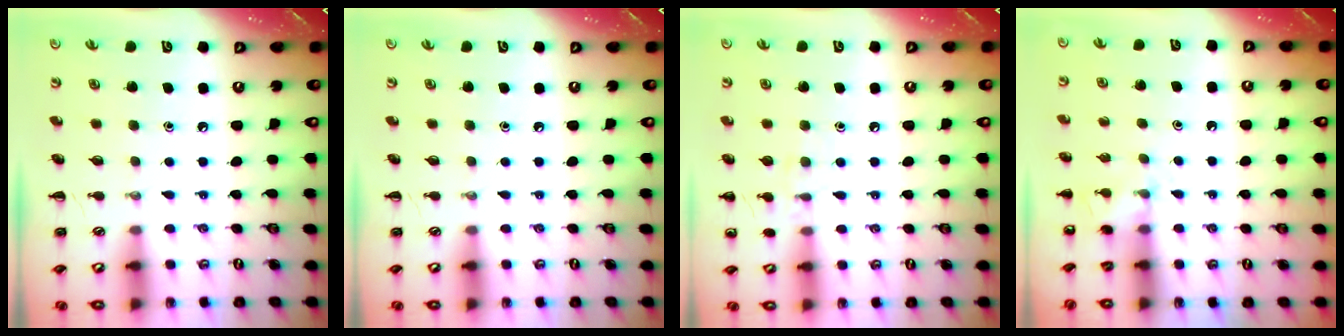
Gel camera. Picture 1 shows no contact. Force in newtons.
{"total": 0.0}
{"total": 7.0, "press": 6.7, "slide": 2.1}
{"total": 5.2, "press": 5.0, "slide": 1.4}